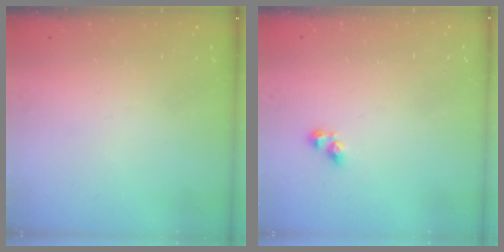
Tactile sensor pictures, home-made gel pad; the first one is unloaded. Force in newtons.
{"total": 2.8, "press": 2.8, "slide": 0.3}